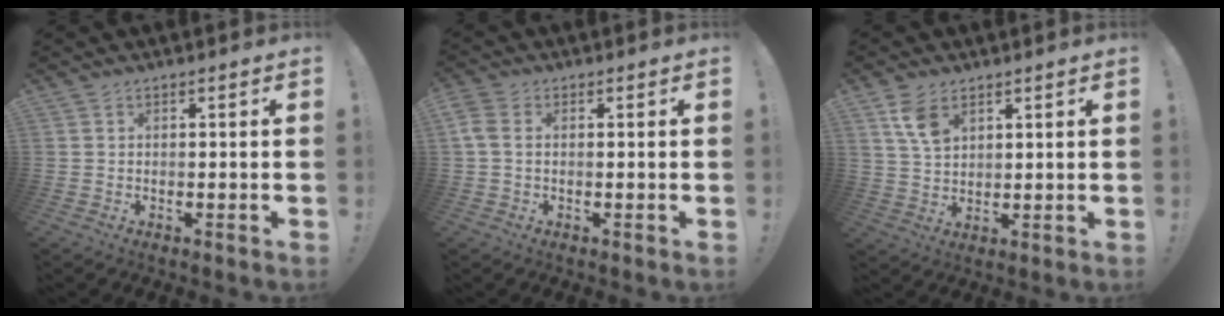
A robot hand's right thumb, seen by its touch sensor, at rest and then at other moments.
{"total": 4.0, "force": [0.8, 2.8, 2.8], "torque": [-0.066, 0.002, 0.015]}
{"total": 7.1, "force": [3.9, 4.2, 4.2], "torque": [-0.069, -0.016, 0.074]}